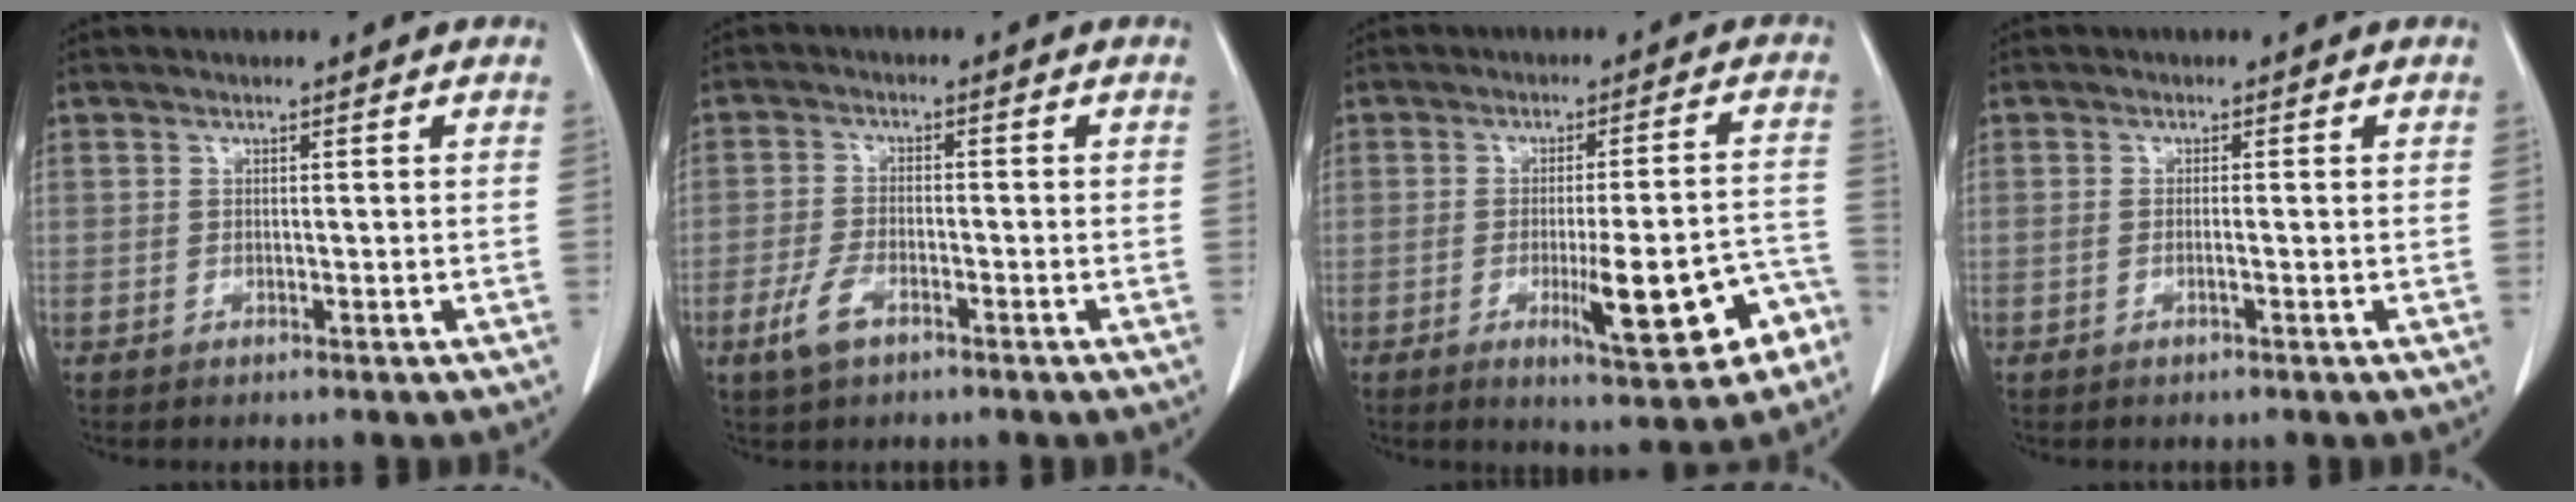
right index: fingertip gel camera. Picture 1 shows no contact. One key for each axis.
{"total": 4.4, "fx": -2.5, "fy": 1.8, "fz": 3.2, "tx": -0.072, "ty": -0.002, "tz": -0.045}
{"total": 12.0, "fx": -5.1, "fy": 2.0, "fz": 10.6, "tx": -0.137, "ty": 0.009, "tz": -0.060}
{"total": 0.8, "fx": -0.3, "fy": -0.1, "fz": 0.7, "tx": -0.015, "ty": 0.000, "tz": -0.005}